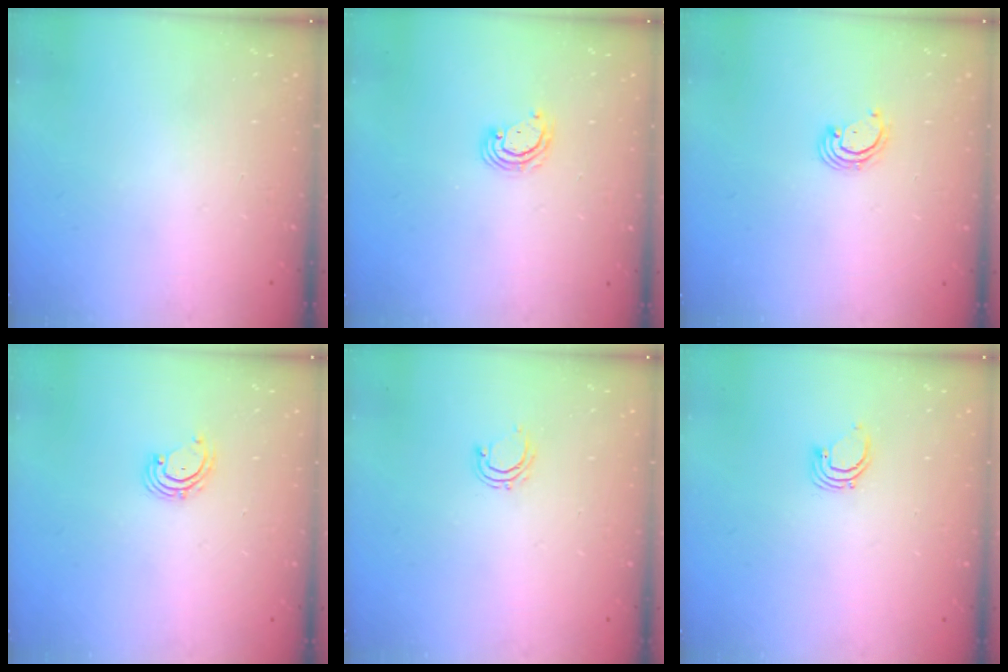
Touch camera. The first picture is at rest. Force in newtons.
{"total": 4.1, "press": 4.1, "slide": 0.4}
{"total": 2.6, "press": 2.6, "slide": 0.3}
{"total": 2.5, "press": 2.4, "slide": 0.4}
{"total": 5.2, "press": 5.1, "slide": 1.0}
{"total": 2.3, "press": 2.3, "slide": 0.1}